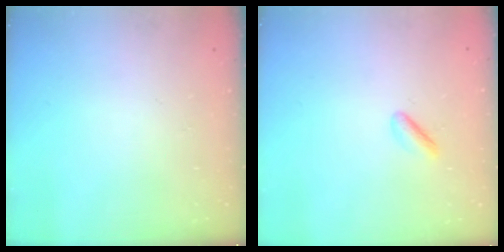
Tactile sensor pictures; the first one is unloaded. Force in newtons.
{"total": 1.8, "press": 1.5, "slide": 0.9}